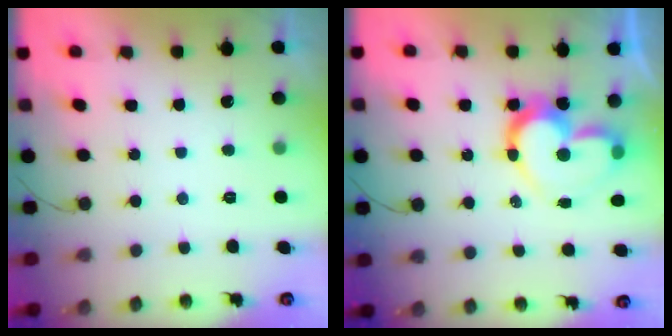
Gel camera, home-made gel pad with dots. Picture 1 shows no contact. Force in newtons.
{"total": 15.4, "press": 15.3, "slide": 1.6}